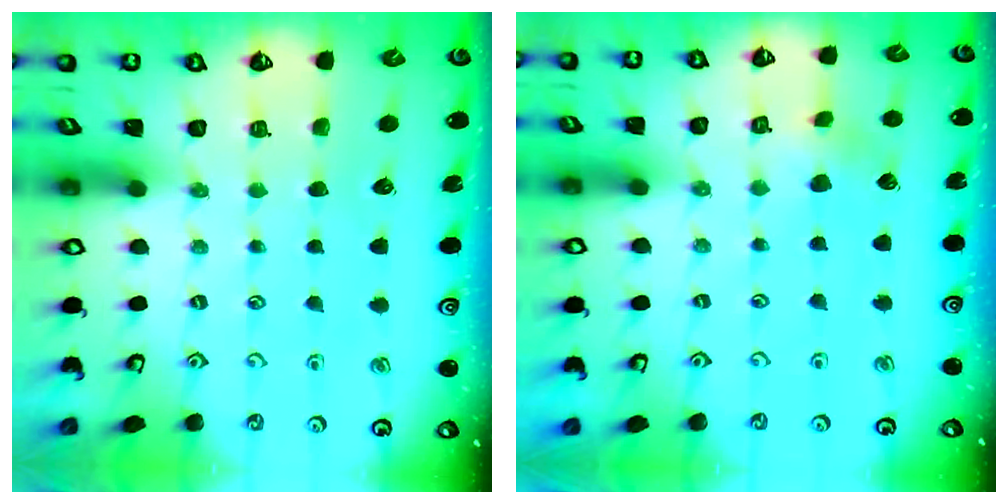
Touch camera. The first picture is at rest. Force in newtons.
{"total": 3.5, "press": 3.4, "slide": 0.7}